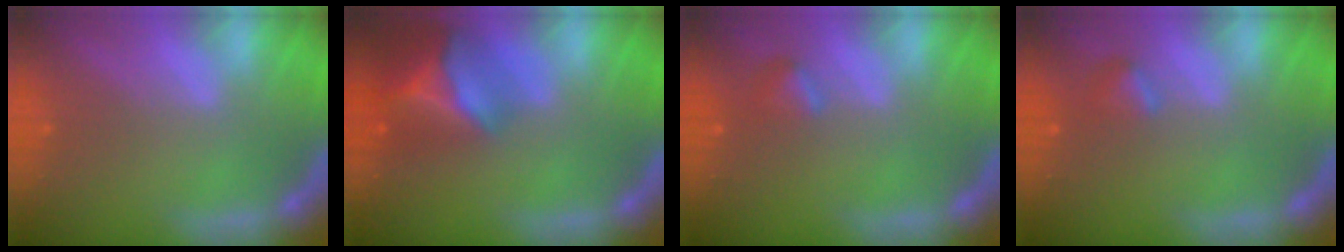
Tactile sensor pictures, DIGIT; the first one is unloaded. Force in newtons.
{"total": 8.4}
{"total": 1.4}
{"total": 1.4}